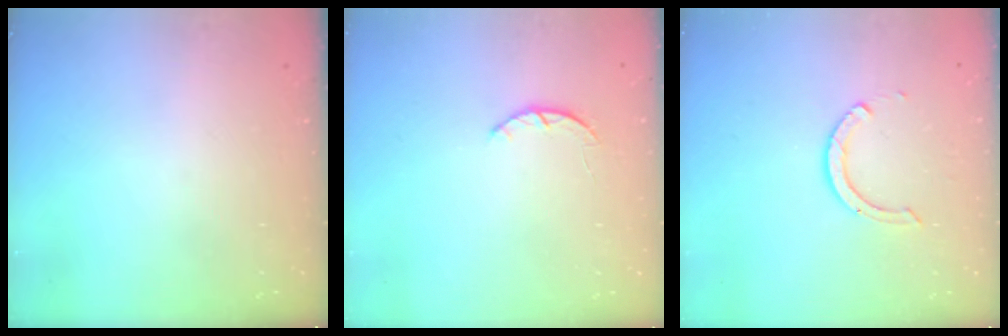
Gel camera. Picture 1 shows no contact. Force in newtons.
{"total": 2.5, "press": 2.5, "slide": 0.5}
{"total": 7.0, "press": 6.9, "slide": 0.8}